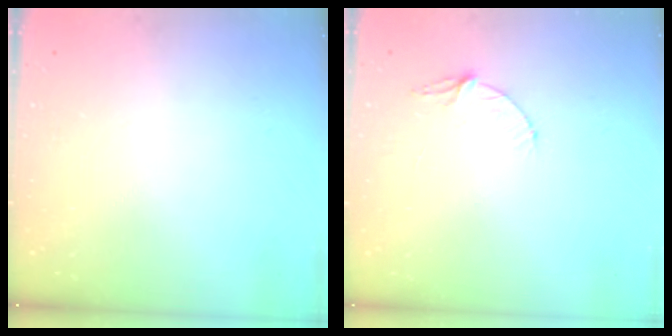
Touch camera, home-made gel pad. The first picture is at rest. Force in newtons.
{"total": 4.7, "press": 4.7, "slide": 0.4}